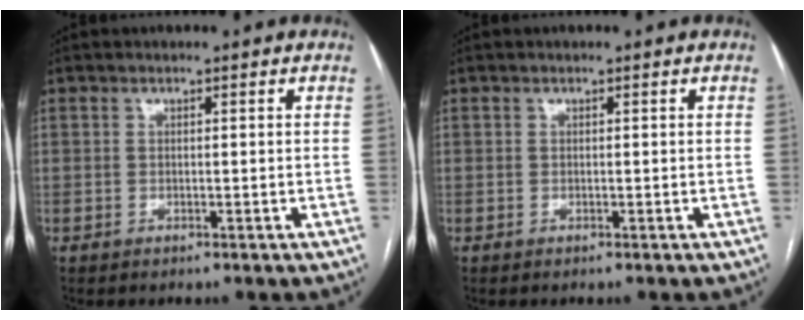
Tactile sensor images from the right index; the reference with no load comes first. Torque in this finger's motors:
{"motor_torque": [-0.06, 0.06, 0.00, 0.00]}